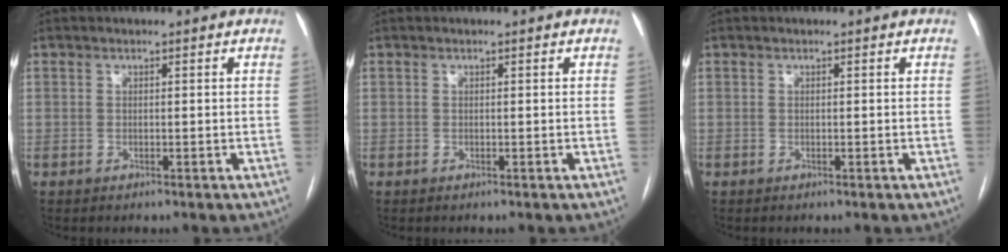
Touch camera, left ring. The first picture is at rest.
{"total": 0.0}
{"total": 0.0}